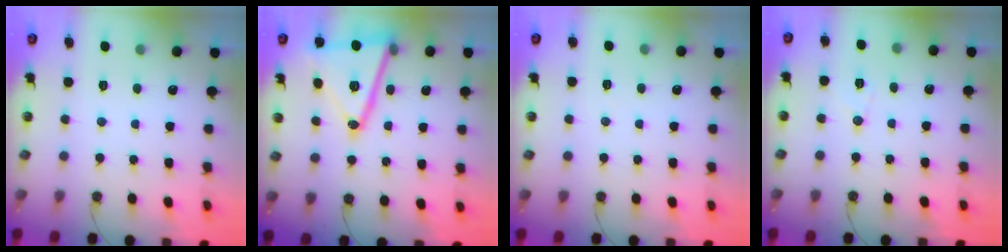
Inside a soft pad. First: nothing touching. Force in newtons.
{"total": 21.0, "press": 20.7, "slide": 3.5}
{"total": 4.6, "press": 1.9, "slide": 4.2}
{"total": 5.1, "press": 4.9, "slide": 1.2}